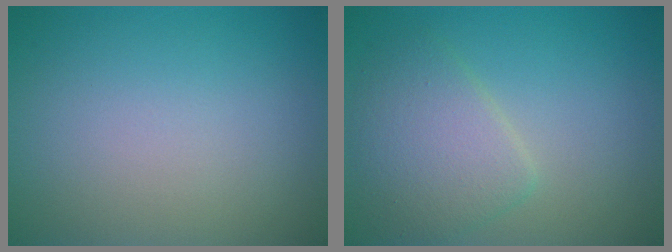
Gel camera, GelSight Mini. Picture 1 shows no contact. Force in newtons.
{"total": 4.0, "press": 4.0, "slide": 0.2}